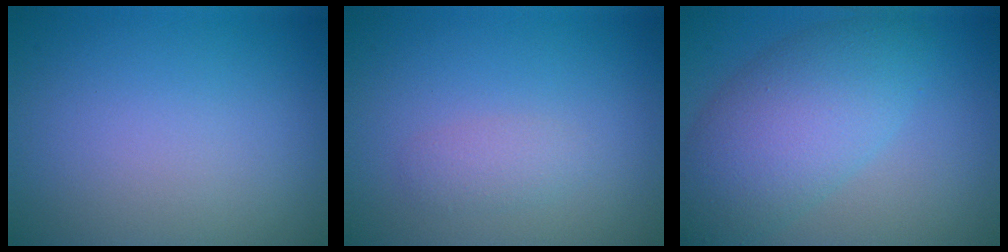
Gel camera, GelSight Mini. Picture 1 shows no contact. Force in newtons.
{"total": 1.4, "press": 1.4, "slide": 0.1}
{"total": 7.1, "press": 7.1, "slide": 0.2}